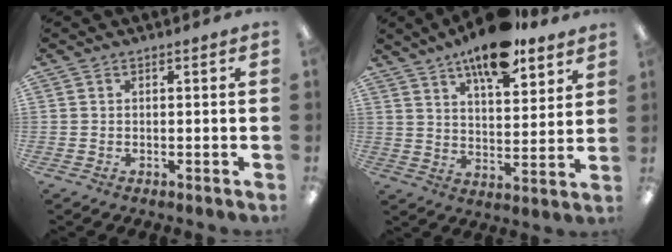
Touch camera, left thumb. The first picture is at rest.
{"total": 13.7, "force": [10.0, 4.9, 8.0], "torque": [-0.114, -0.053, 0.169]}